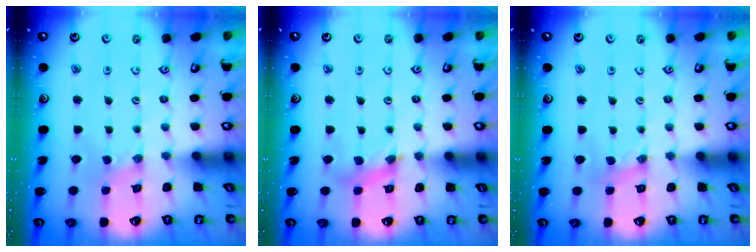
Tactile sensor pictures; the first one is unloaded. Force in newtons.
{"total": 4.5, "press": 4.5, "slide": 0.6}
{"total": 0.8, "press": 0.8, "slide": 0.2}